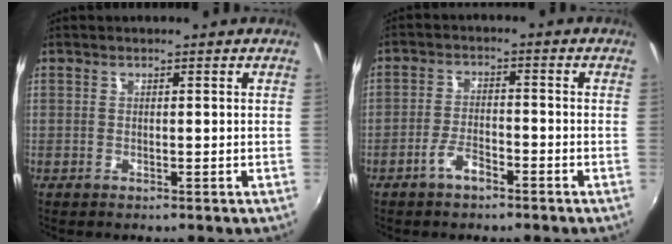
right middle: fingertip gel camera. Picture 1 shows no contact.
{"total": 4.0, "force": [-2.8, 1.3, 2.6], "torque": [-0.060, 0.005, -0.050]}